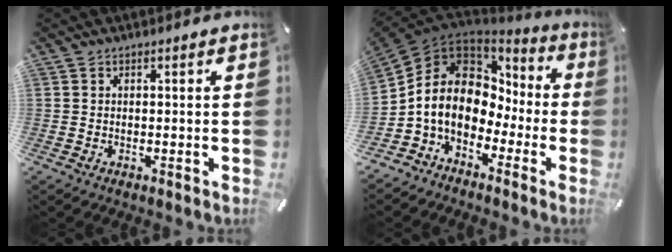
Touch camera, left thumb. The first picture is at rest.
{"total": 12.9, "force": [-0.4, 10.7, 7.1], "torque": [-0.162, -0.007, -0.012]}